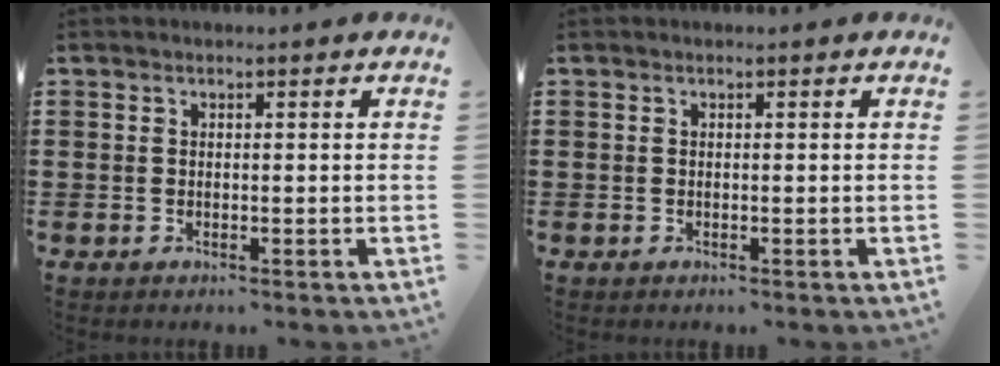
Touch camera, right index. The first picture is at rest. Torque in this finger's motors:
{"motor_torque": [0.55, 0.55, 0.00, 0.00]}